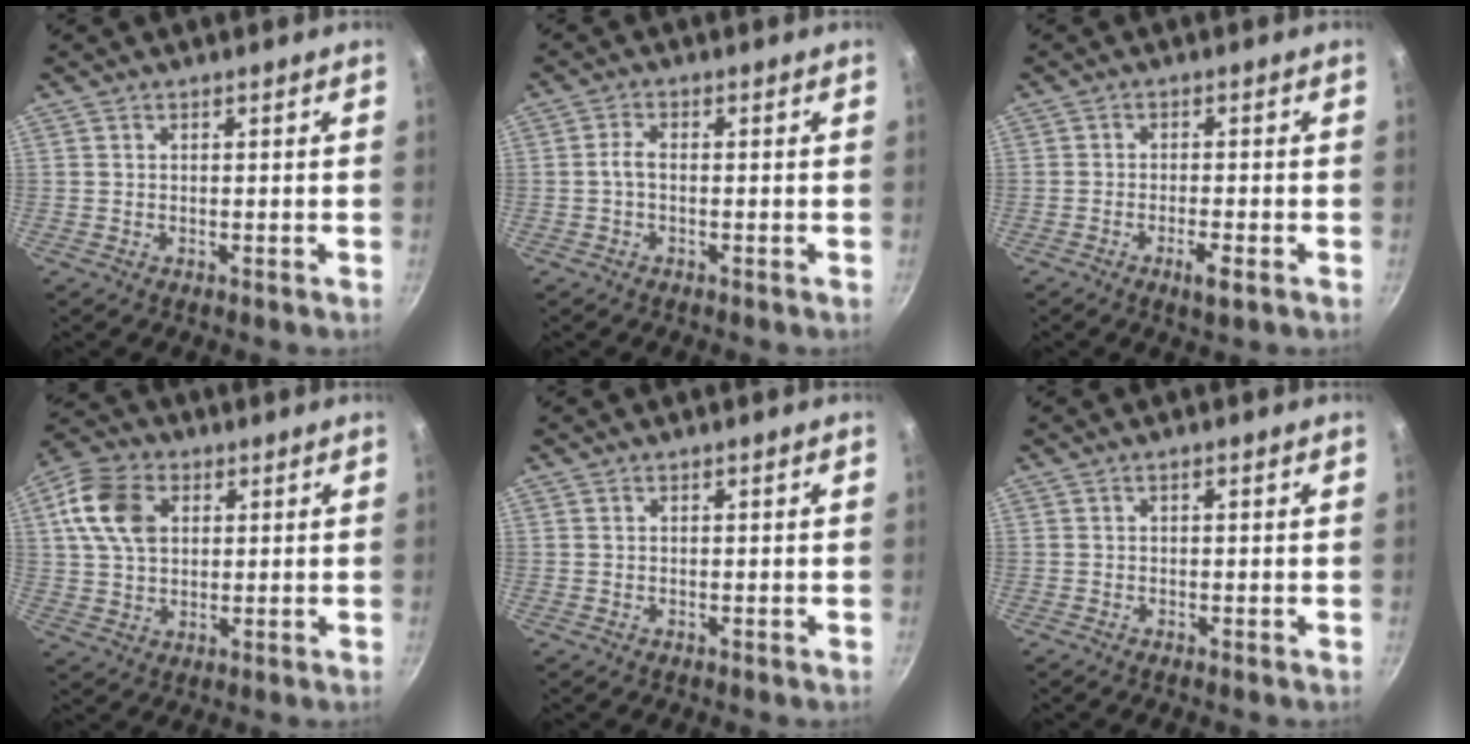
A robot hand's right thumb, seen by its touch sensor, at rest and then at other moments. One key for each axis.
{"total": 2.1, "fx": -0.6, "fy": 0.8, "fz": 1.8, "tx": -0.046, "ty": 0.011, "tz": -0.017}
{"total": 3.4, "fx": -1.7, "fy": 0.6, "fz": 2.8, "tx": -0.054, "ty": 0.008, "tz": -0.029}
{"total": 11.4, "fx": 3.1, "fy": 8.0, "fz": 7.6, "tx": -0.132, "ty": 0.007, "tz": 0.047}
{"total": 0.0}
{"total": 0.5, "fx": -0.1, "fy": -0.1, "fz": 0.5, "tx": -0.016, "ty": 0.003, "tz": -0.001}